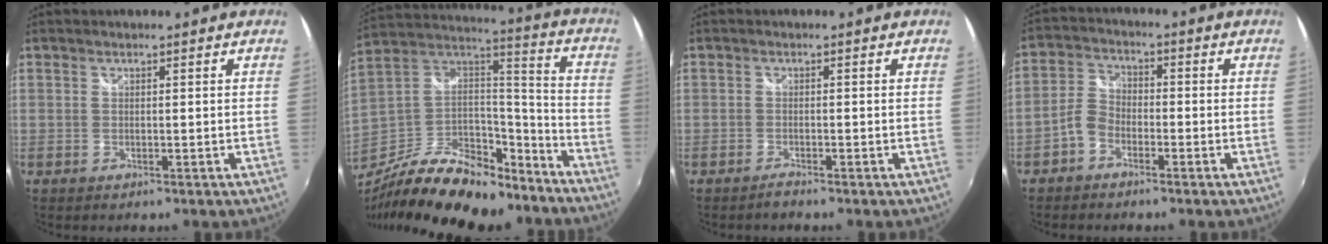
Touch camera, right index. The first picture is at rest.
{"total": 27.7, "force": [-19.7, 12.1, 15.2], "torque": [-0.296, 0.010, -0.308]}
{"total": 1.3, "force": [-1.2, 0.0, 0.4], "torque": [-0.012, -0.004, -0.025]}
{"total": 4.6, "force": [-2.8, 3.0, 2.0], "torque": [-0.044, 0.015, -0.059]}